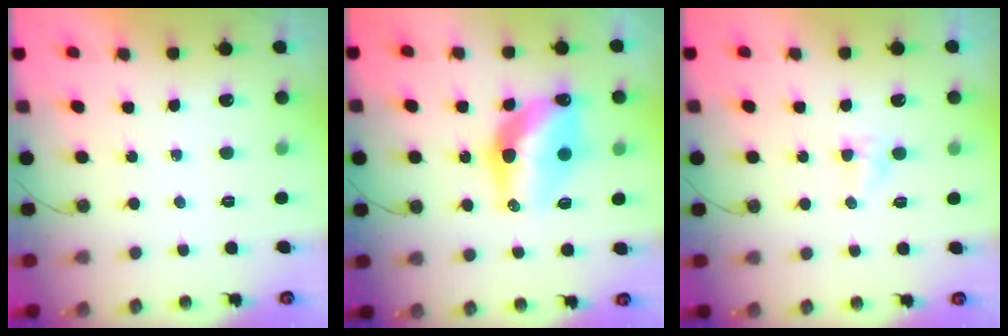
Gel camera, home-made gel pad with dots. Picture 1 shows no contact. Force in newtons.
{"total": 12.3, "press": 12.3, "slide": 1.1}
{"total": 2.5, "press": 2.5, "slide": 0.3}